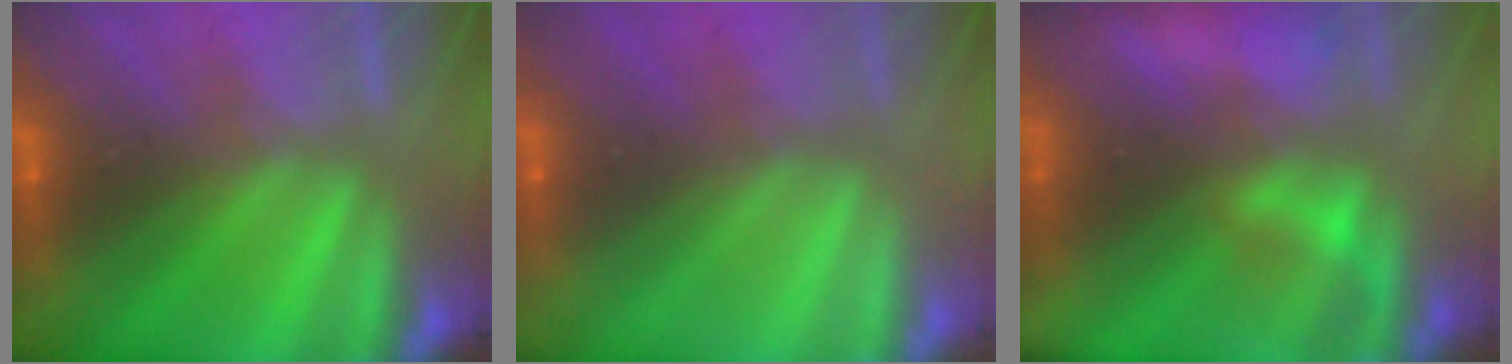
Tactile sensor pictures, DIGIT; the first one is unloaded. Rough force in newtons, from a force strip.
{"total": 2.9}
{"total": 6.6}